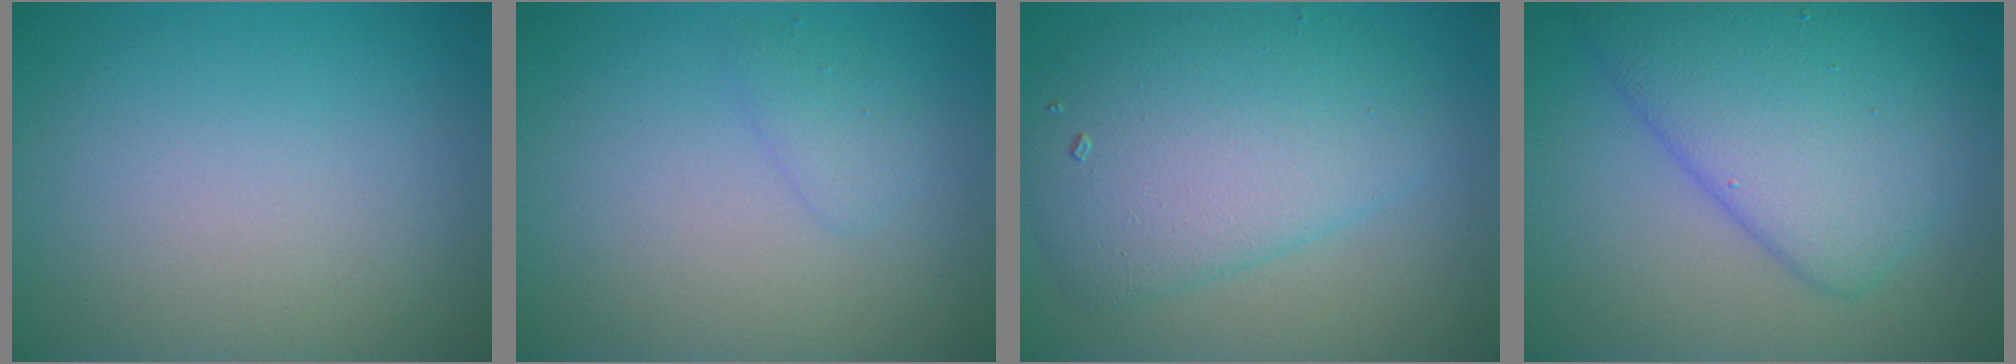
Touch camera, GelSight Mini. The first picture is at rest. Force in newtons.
{"total": 1.3, "press": 1.3, "slide": 0.0}
{"total": 7.1, "press": 7.1, "slide": 0.1}
{"total": 7.5, "press": 7.5, "slide": 0.3}